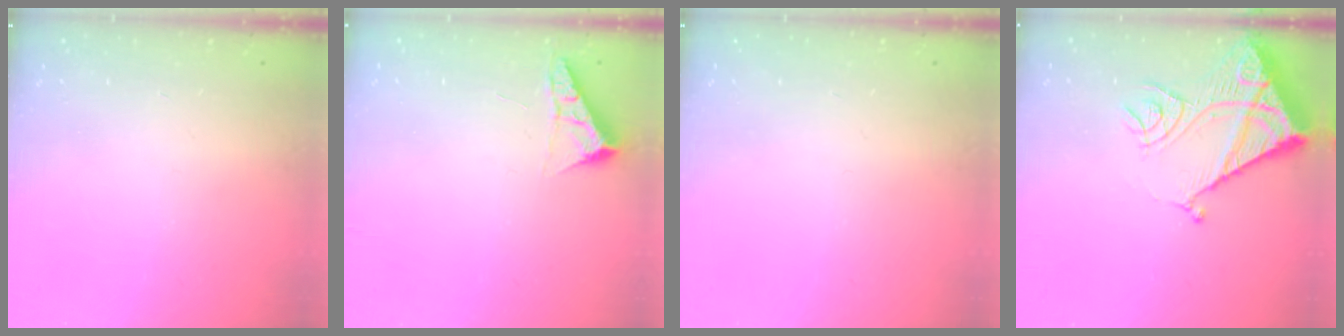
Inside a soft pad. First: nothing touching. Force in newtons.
{"total": 4.0, "press": 4.0, "slide": 0.5}
{"total": 0.0}
{"total": 13.7, "press": 13.6, "slide": 1.6}